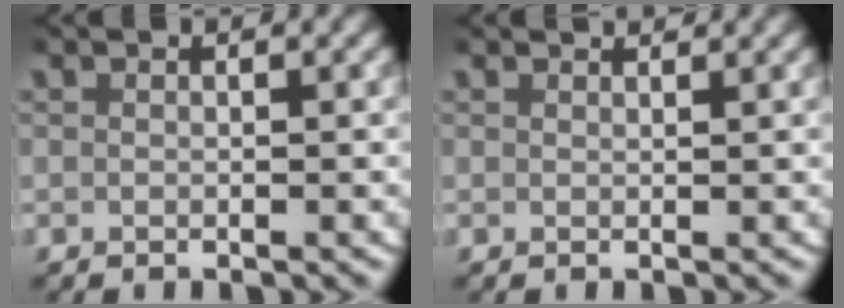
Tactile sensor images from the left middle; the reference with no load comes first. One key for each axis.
{"total": 1.3, "fx": 1.3, "fy": 0.0, "fz": 0.3, "tx": 0.006, "ty": 0.003, "tz": 0.017}